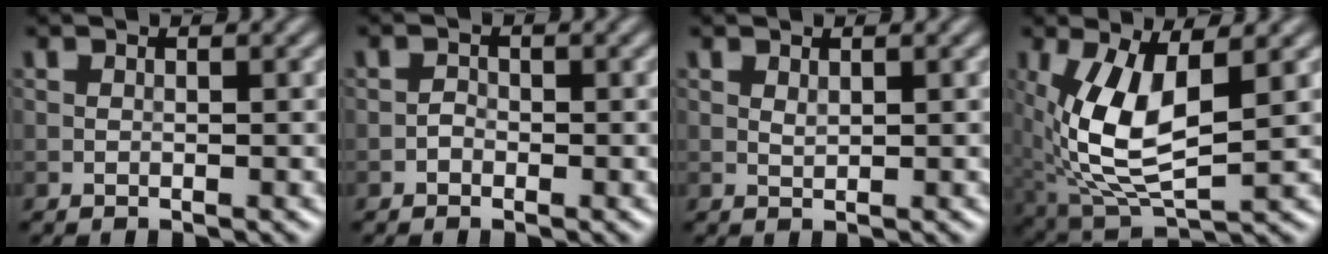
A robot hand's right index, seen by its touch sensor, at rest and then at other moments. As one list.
[{"total": 0.8, "force": [-0.5, 0.7, 0.2], "torque": [-0.002, 0.002, -0.010]}, {"total": 0.6, "force": [0.4, 0.3, 0.4], "torque": [-0.012, -0.002, 0.009]}, {"total": 8.9, "force": [0.9, 4.1, 7.8], "torque": [-0.173, -0.009, 0.021]}]